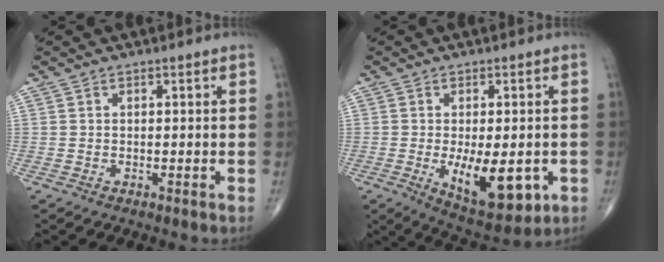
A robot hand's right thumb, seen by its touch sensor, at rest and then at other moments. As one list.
[{"total": 12.7, "force": [-2.9, 5.5, 11.0], "torque": [-0.148, -0.017, -0.028]}]